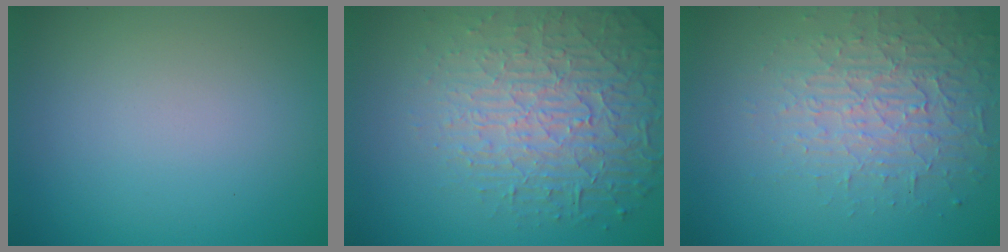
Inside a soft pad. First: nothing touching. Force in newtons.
{"total": 6.5, "press": 5.1, "slide": 4.1}
{"total": 3.7, "press": 3.4, "slide": 1.3}